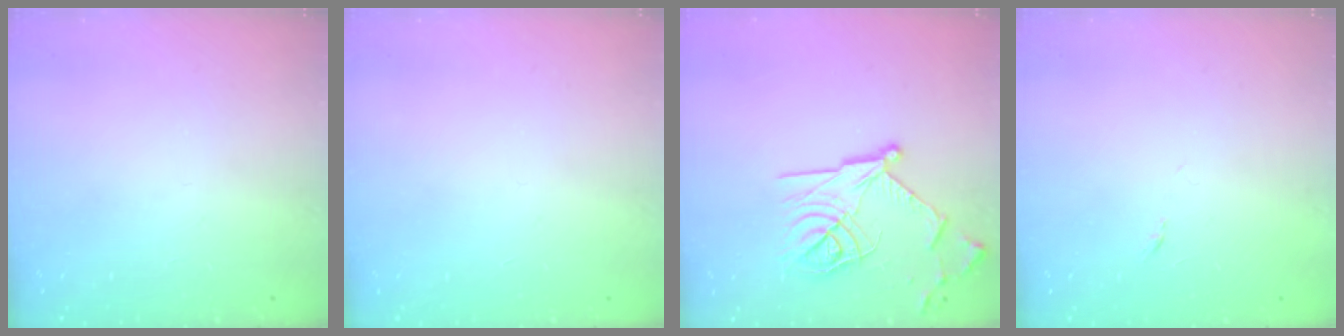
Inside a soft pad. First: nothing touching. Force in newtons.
{"total": 0.0}
{"total": 18.1, "press": 18.1, "slide": 1.0}
{"total": 3.8, "press": 3.7, "slide": 0.9}